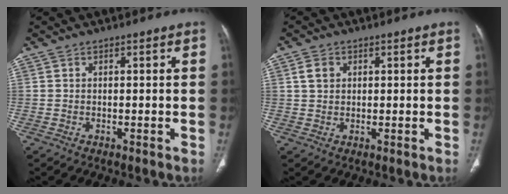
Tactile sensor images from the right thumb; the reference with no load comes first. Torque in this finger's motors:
{"motor_torque": [-0.65, 0.67, 0.11, -0.17, 0.15]}